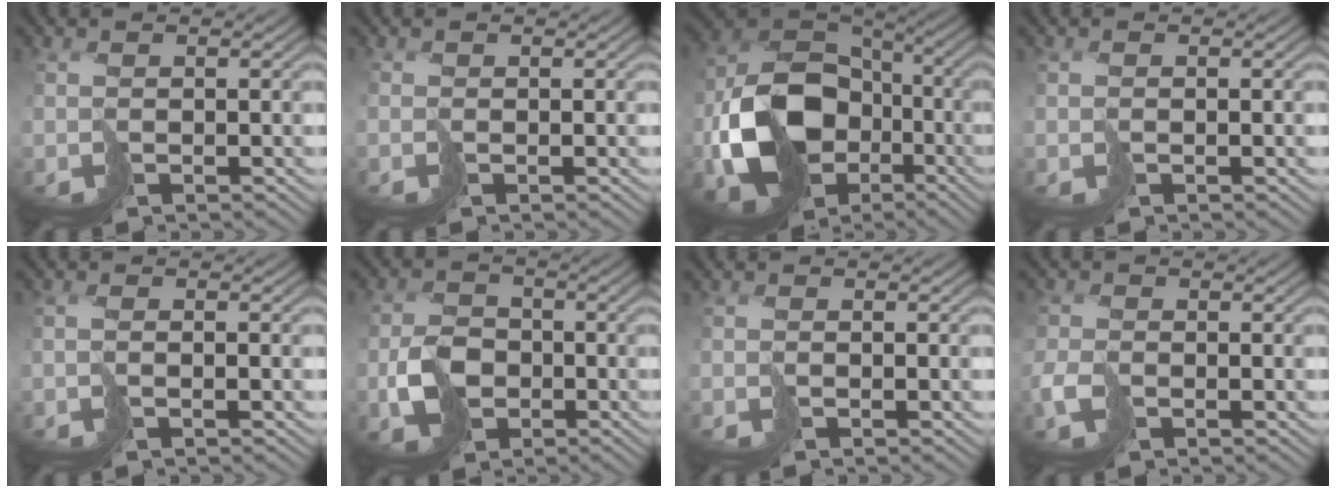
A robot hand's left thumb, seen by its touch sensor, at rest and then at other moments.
{"total": 0.0}
{"total": 15.1, "force": [-4.4, 11.6, 8.6], "torque": [-0.165, -0.036, -0.078]}
{"total": 0.6, "force": [0.0, 0.2, 0.6], "torque": [-0.010, 0.000, 0.001]}
{"total": 1.9, "force": [-0.6, 0.5, 1.7], "torque": [-0.032, -0.002, -0.013]}
{"total": 5.4, "force": [-1.7, 4.3, 2.7], "torque": [-0.057, -0.006, -0.032]}
{"total": 0.7, "force": [-0.3, 0.1, 0.6], "torque": [-0.010, 0.000, -0.009]}
{"total": 2.9, "force": [-1.1, 2.0, 1.9], "torque": [-0.049, -0.009, -0.023]}